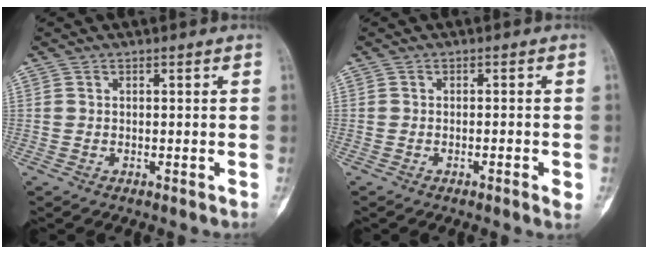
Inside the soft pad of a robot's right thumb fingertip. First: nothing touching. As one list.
[{"total": 2.2, "force": [-0.8, 0.3, 2.0], "torque": [-0.035, -0.001, -0.013]}]